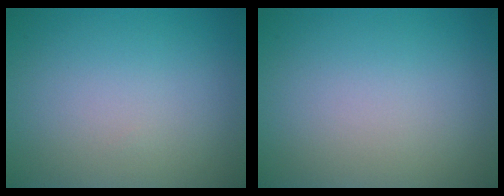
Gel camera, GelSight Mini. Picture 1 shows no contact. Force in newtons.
{"total": 0.0}